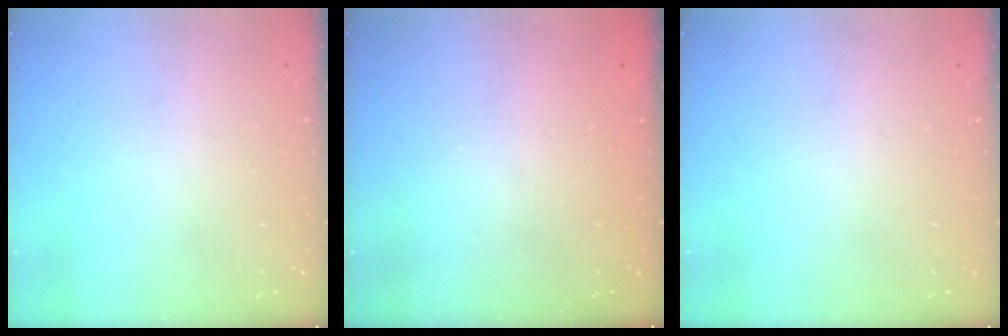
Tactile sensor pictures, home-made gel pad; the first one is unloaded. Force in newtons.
{"total": 2.3, "press": 2.2, "slide": 0.8}
{"total": 0.0}